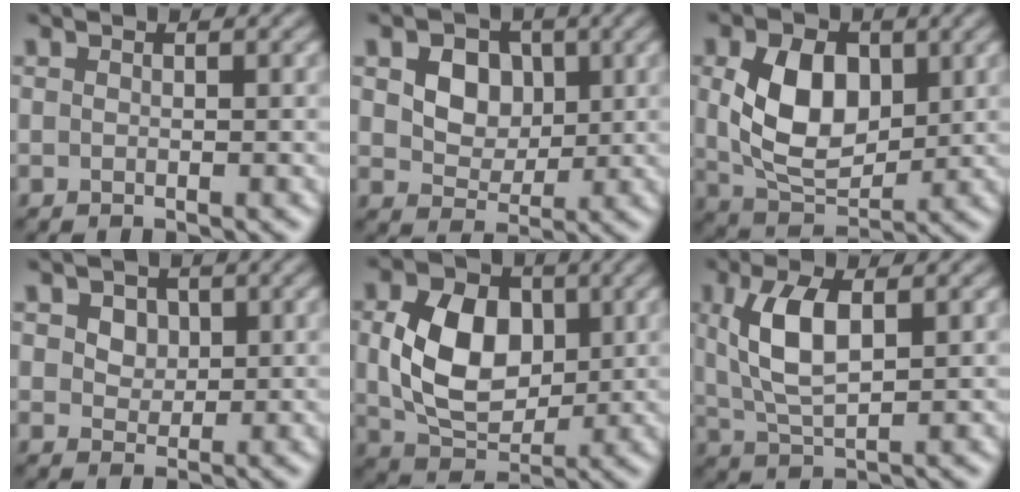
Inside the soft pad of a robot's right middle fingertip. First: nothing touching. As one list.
[{"total": 4.6, "force": [1.4, 3.6, 2.4], "torque": [-0.059, -0.004, 0.020]}, {"total": 7.0, "force": [1.2, 4.6, 5.1], "torque": [-0.105, -0.002, 0.024]}, {"total": 2.1, "force": [0.9, 1.7, 0.8], "torque": [-0.022, 0.000, 0.014]}, {"total": 7.5, "force": [0.8, 5.4, 5.1], "torque": [-0.107, -0.002, 0.020]}, {"total": 5.2, "force": [1.2, 2.3, 4.6], "torque": [-0.101, 0.002, 0.028]}]